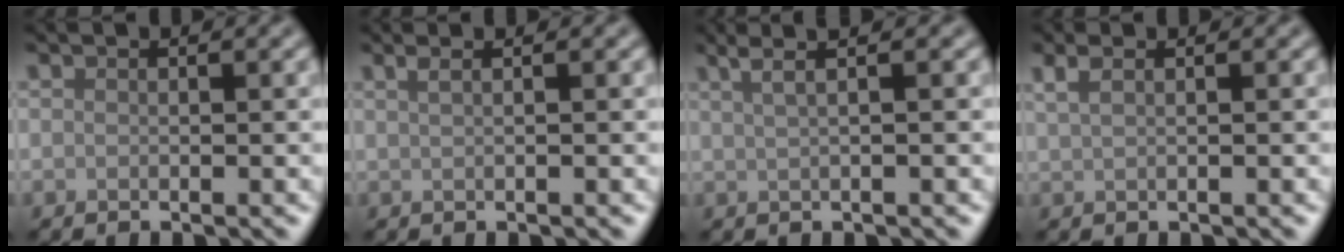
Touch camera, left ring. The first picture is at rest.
{"total": 2.6, "force": [1.3, 1.4, 1.8], "torque": [-0.008, 0.009, -0.008]}
{"total": 4.6, "force": [2.7, 1.9, 3.2], "torque": [-0.036, 0.026, 0.016]}
{"total": 1.7, "force": [1.0, 0.6, 1.2], "torque": [-0.022, 0.001, 0.018]}